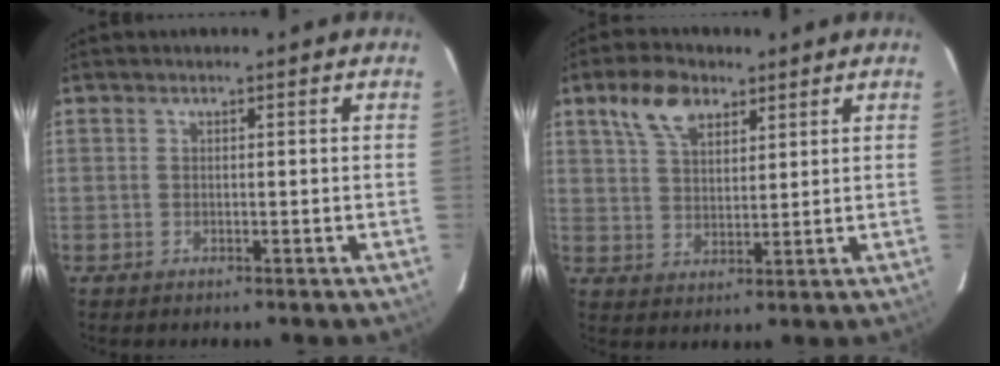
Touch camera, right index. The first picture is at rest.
{"total": 8.3, "force": [4.8, 4.4, 5.0], "torque": [-0.097, 0.021, 0.092]}